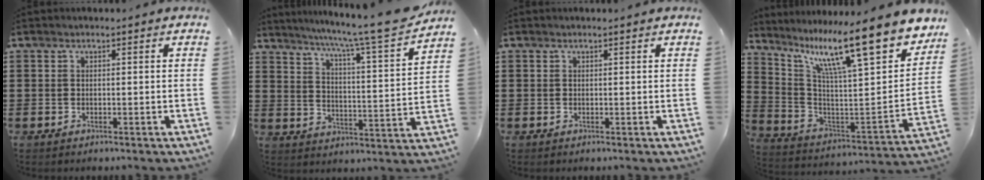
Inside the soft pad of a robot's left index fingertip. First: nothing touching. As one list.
[{"total": 8.1, "force": [7.0, -1.0, 4.0], "torque": [-0.088, -0.059, 0.108]}, {"total": 0.0}, {"total": 14.5, "force": [9.8, 1.9, 10.4], "torque": [-0.200, -0.080, 0.151]}]